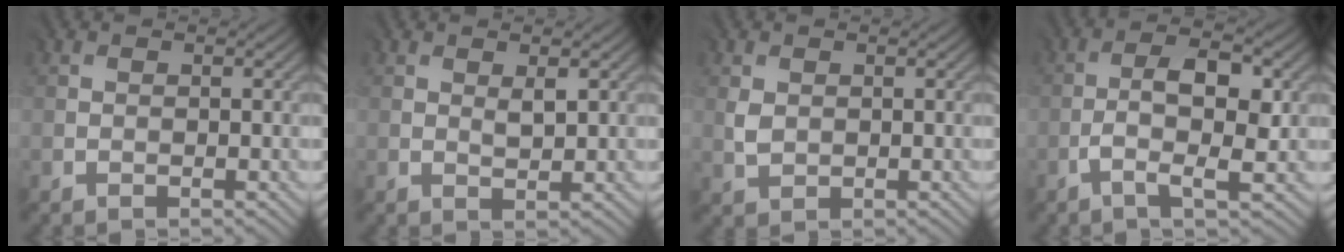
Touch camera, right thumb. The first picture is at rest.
{"total": 1.6, "force": [0.9, 0.6, 1.1], "torque": [-0.021, -0.006, 0.021]}
{"total": 1.4, "force": [0.5, 1.2, 0.5], "torque": [-0.014, -0.003, 0.011]}
{"total": 5.3, "force": [-0.9, 1.5, 5.0], "torque": [-0.093, 0.012, -0.019]}